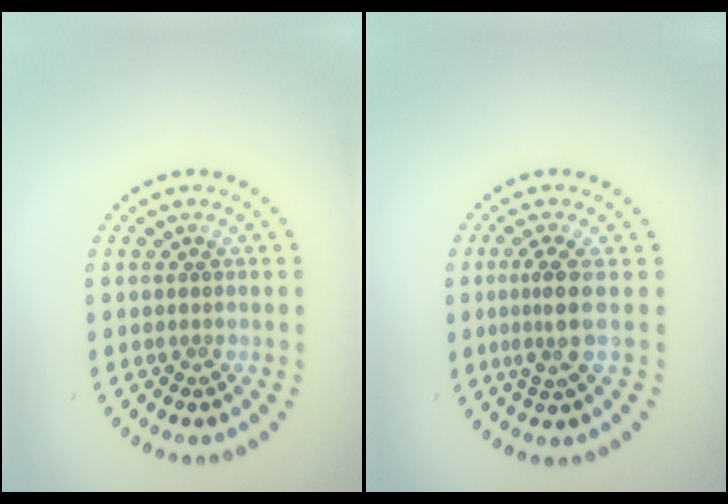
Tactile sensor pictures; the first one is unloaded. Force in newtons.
{"total": 2.6, "press": 1.9, "slide": 1.7}